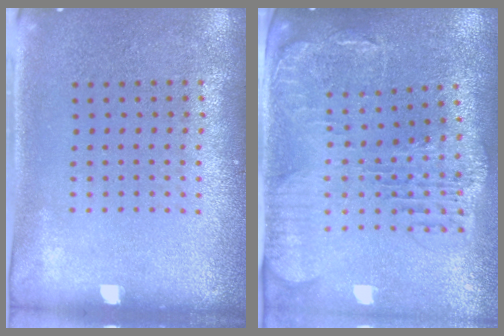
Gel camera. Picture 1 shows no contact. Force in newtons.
{"total": 1.8, "press": 1.6, "slide": 0.7}